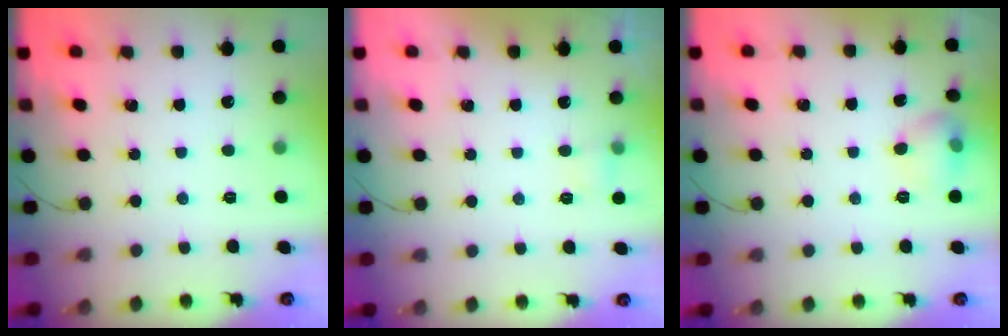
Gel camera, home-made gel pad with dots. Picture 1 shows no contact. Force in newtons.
{"total": 3.4, "press": 3.2, "slide": 1.1}
{"total": 9.8, "press": 7.6, "slide": 6.2}